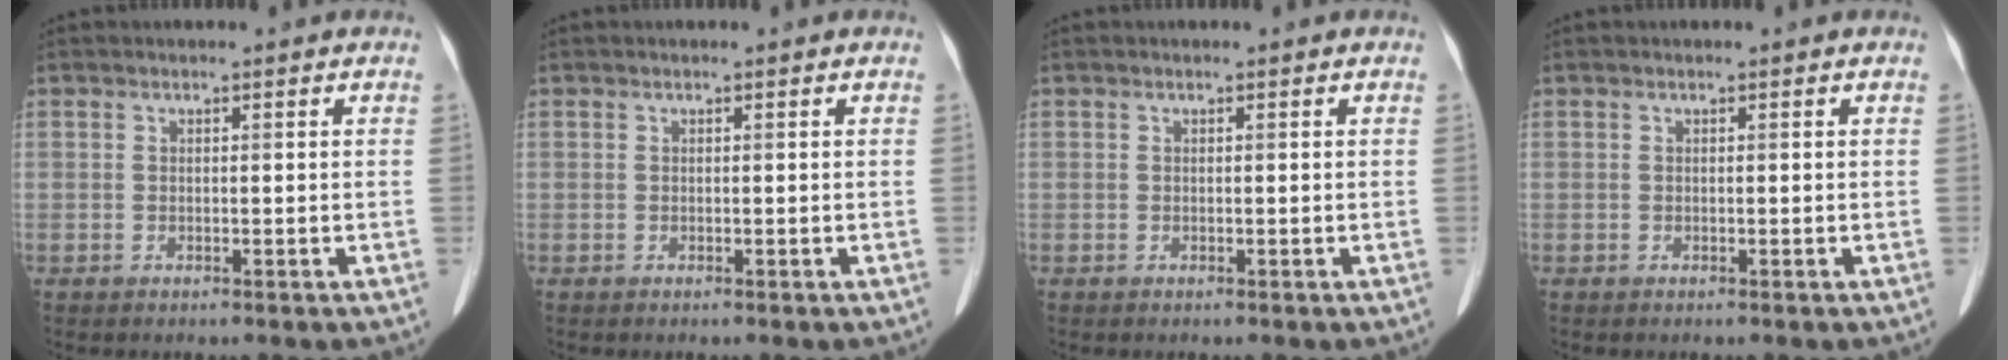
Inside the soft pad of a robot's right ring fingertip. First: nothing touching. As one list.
[{"total": 0.0}, {"total": 0.0}, {"total": 0.0}]